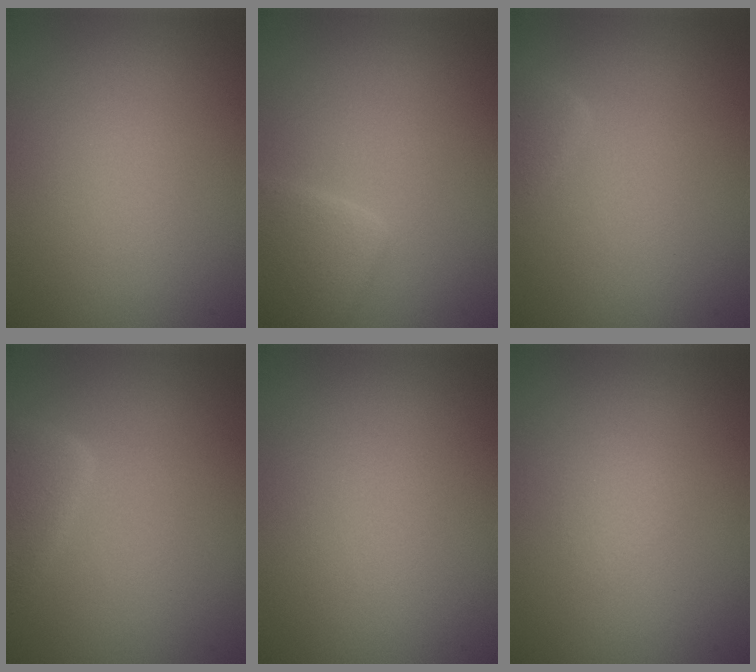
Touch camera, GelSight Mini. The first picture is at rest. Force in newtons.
{"total": 2.5, "press": 2.5, "slide": 0.3}
{"total": 1.8, "press": 1.8, "slide": 0.1}
{"total": 3.3, "press": 3.3, "slide": 0.2}
{"total": 0.0}
{"total": 0.7, "press": 0.7, "slide": 0.0}